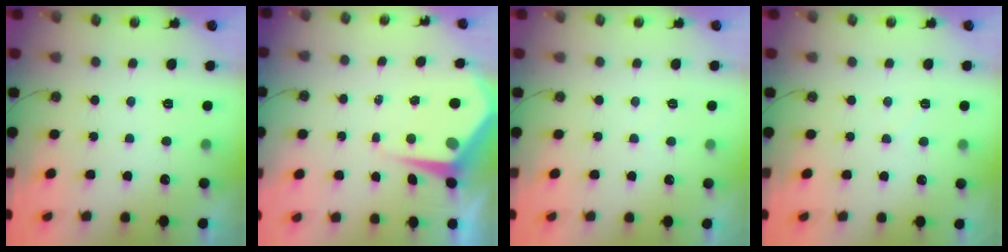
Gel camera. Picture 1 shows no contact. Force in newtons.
{"total": 6.2, "press": 6.2, "slide": 0.5}
{"total": 2.4, "press": 2.3, "slide": 0.5}
{"total": 3.6, "press": 3.6, "slide": 0.6}